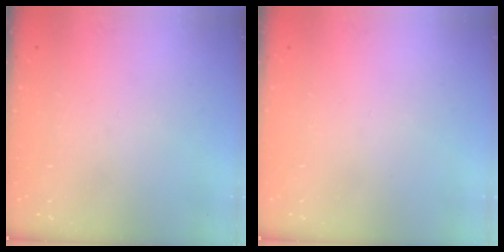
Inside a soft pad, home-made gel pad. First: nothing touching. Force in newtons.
{"total": 1.6, "press": 1.5, "slide": 0.1}